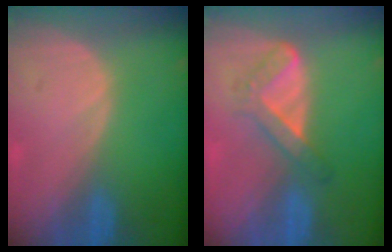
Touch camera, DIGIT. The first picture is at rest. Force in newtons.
{"total": 5.3, "press": 4.6, "slide": 2.6}